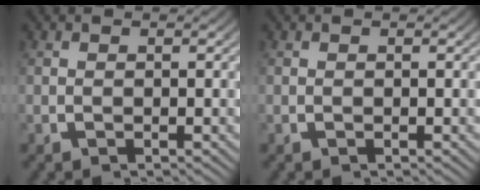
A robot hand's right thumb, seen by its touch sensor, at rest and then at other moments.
{"total": 0.0}